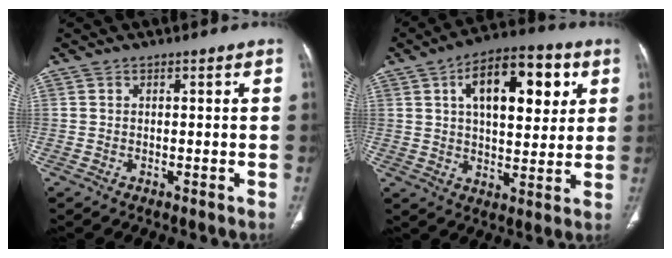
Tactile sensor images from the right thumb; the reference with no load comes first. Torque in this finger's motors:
{"motor_torque": [0.40, 4.61, 1.69, 0.28, 0.15]}